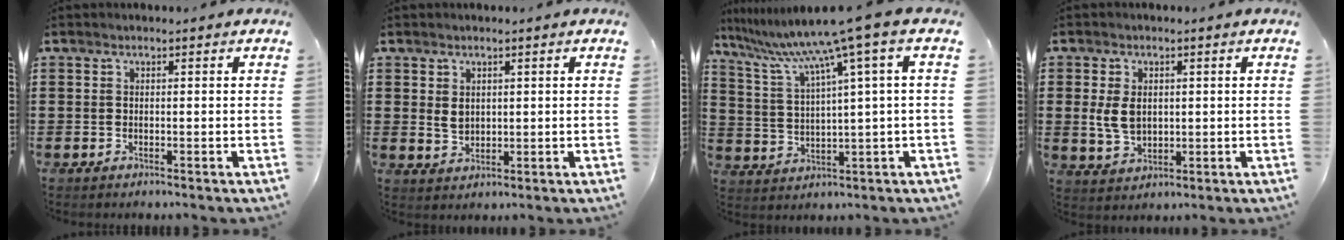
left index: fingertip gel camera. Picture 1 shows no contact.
{"total": 3.0, "force": [1.2, 2.2, 1.8], "torque": [-0.031, 0.004, 0.019]}
{"total": 9.4, "force": [5.9, -0.9, 7.3], "torque": [-0.170, -0.042, 0.088]}
{"total": 4.7, "force": [0.4, 3.3, 3.4], "torque": [-0.086, 0.005, 0.004]}